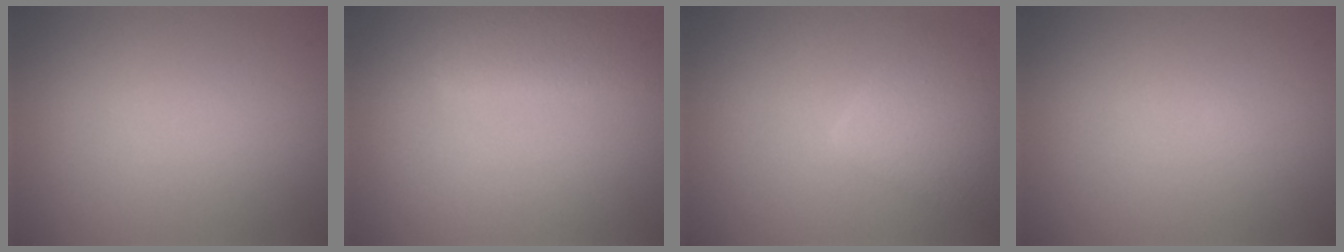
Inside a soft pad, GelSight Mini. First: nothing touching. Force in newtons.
{"total": 3.1, "press": 3.1, "slide": 0.2}
{"total": 3.7, "press": 3.7, "slide": 0.2}
{"total": 0.0}